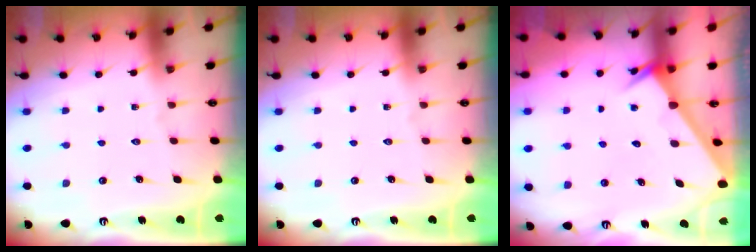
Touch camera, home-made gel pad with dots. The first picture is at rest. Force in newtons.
{"total": 0.0}
{"total": 2.6, "press": 2.6, "slide": 0.0}